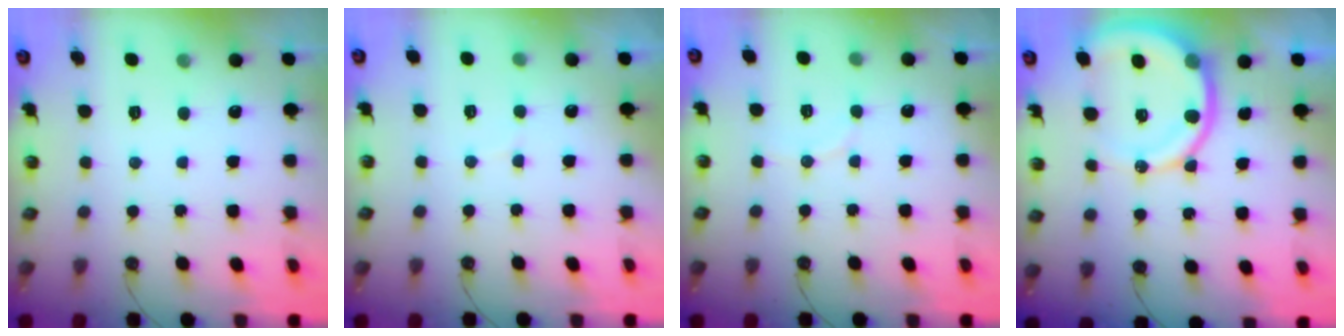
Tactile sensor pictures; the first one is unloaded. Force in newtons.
{"total": 2.3, "press": 2.0, "slide": 1.2}
{"total": 4.6, "press": 4.6, "slide": 0.6}
{"total": 12.9, "press": 12.8, "slide": 1.7}